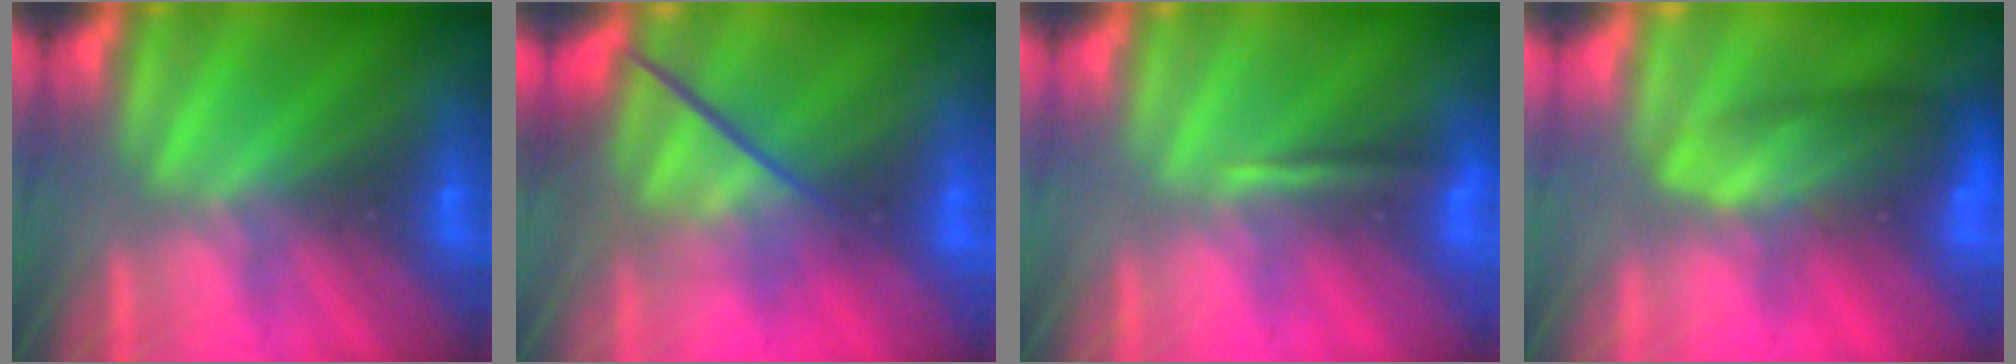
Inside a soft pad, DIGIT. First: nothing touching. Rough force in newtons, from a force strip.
{"total": 4.4}
{"total": 1.3}
{"total": 7.6}